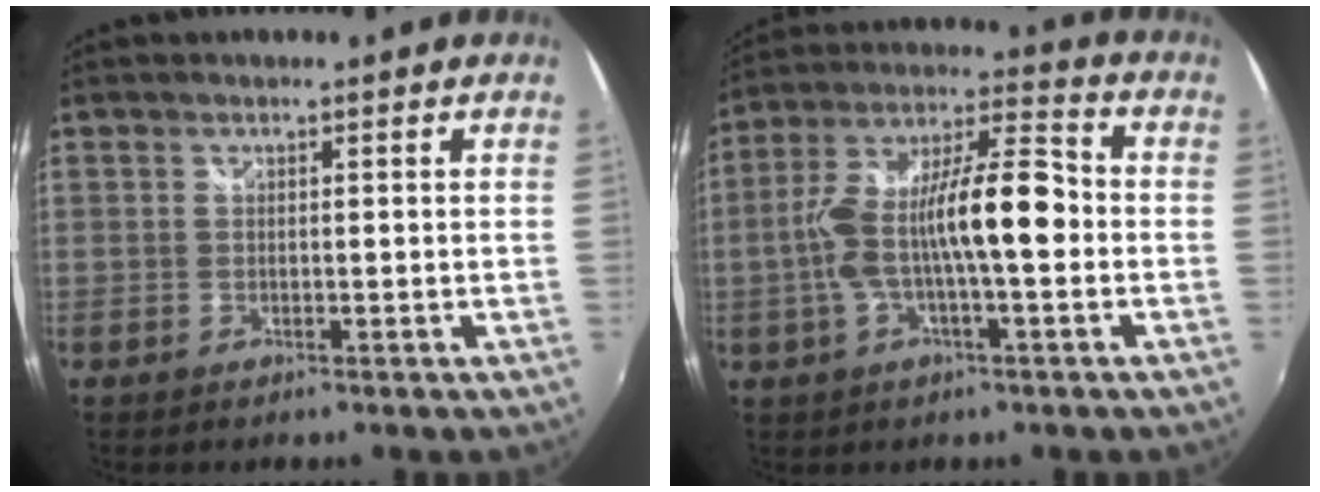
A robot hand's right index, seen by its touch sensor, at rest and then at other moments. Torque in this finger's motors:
{"motor_torque": [1.86, -0.28, 0.75, 0.21]}